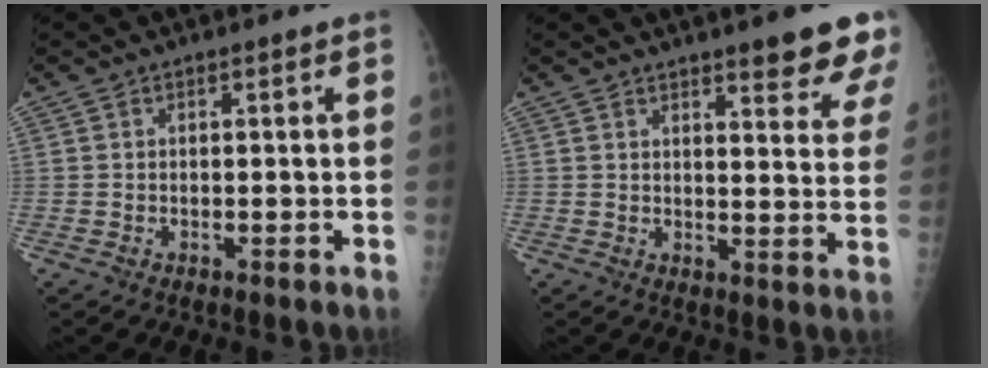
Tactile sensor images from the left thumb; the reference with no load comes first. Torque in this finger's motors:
{"motor_torque": [1.49, 0.94, 0.59, -0.63, 0.00]}